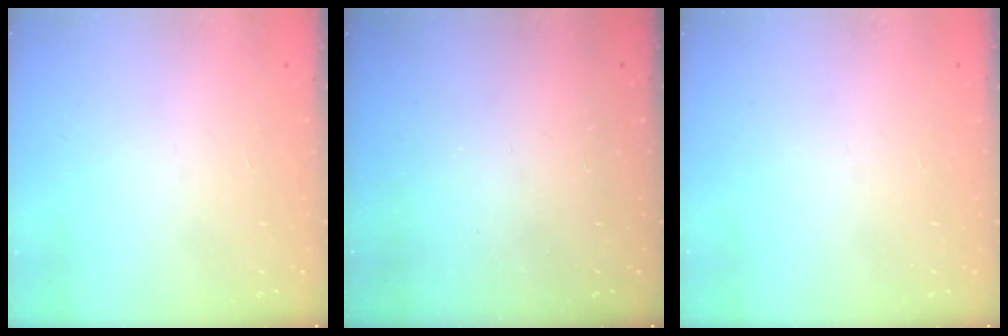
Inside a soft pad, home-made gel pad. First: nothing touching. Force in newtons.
{"total": 0.0}
{"total": 0.0}